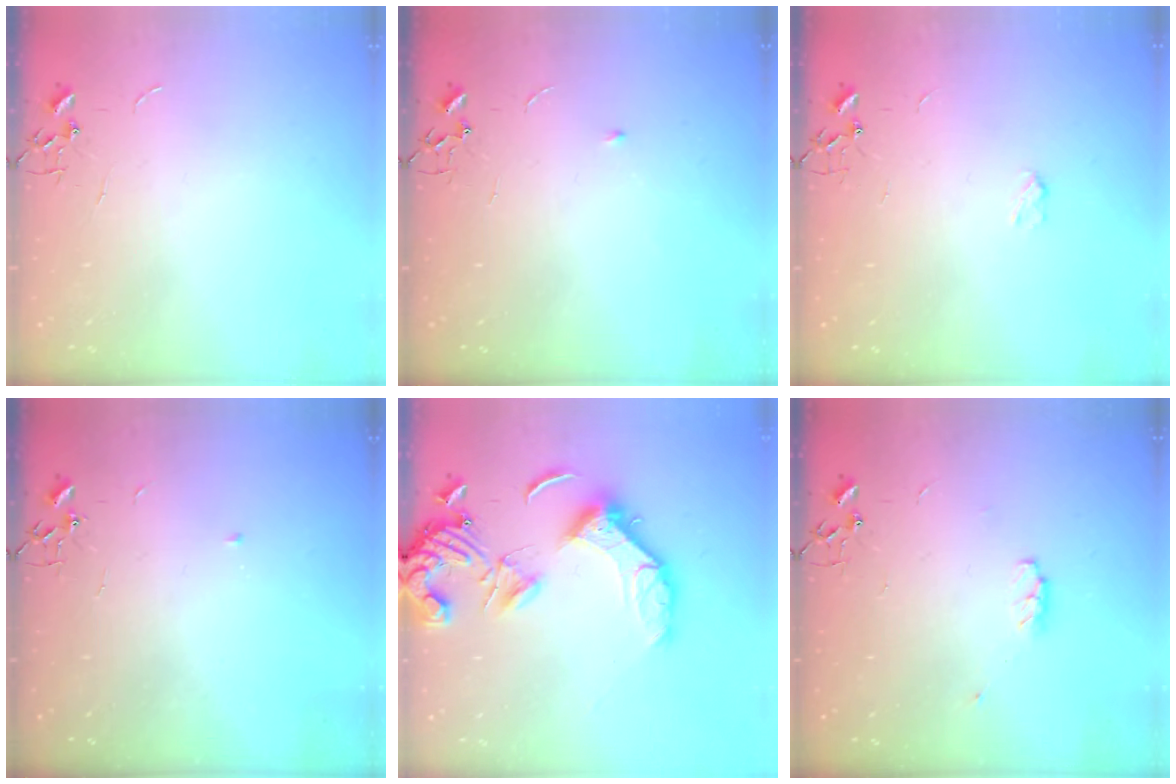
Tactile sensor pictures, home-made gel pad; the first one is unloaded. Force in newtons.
{"total": 3.3, "press": 3.3, "slide": 0.5}
{"total": 2.6, "press": 2.6, "slide": 0.5}
{"total": 4.2, "press": 4.2, "slide": 0.6}
{"total": 18.0, "press": 17.9, "slide": 2.0}
{"total": 4.0, "press": 4.0, "slide": 0.6}